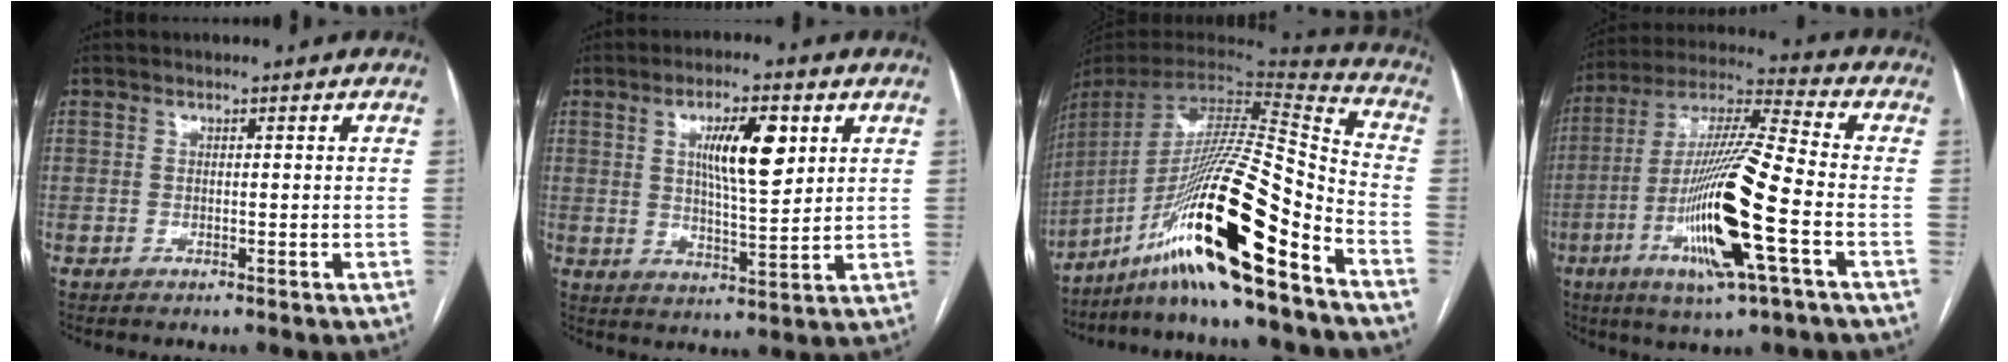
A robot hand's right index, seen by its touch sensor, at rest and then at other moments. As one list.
[{"total": 9.3, "force": [3.2, 2.1, 8.5], "torque": [-0.146, 0.003, 0.058]}, {"total": 24.5, "force": [-14.7, 0.4, 19.6], "torque": [-0.355, -0.012, -0.263]}, {"total": 18.8, "force": [-5.6, 0.9, 17.9], "torque": [-0.357, -0.018, -0.105]}]